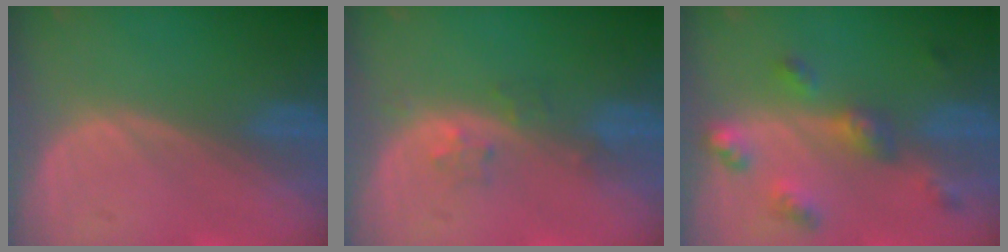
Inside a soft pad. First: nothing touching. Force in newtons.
{"total": 2.3, "press": 2.2, "slide": 0.3}
{"total": 6.6, "press": 5.8, "slide": 3.1}